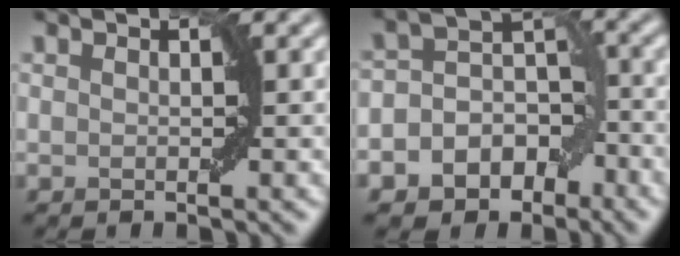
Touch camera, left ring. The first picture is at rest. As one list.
[{"total": 7.4, "force": [-3.8, 5.7, 2.8], "torque": [-0.019, 0.011, -0.077]}]